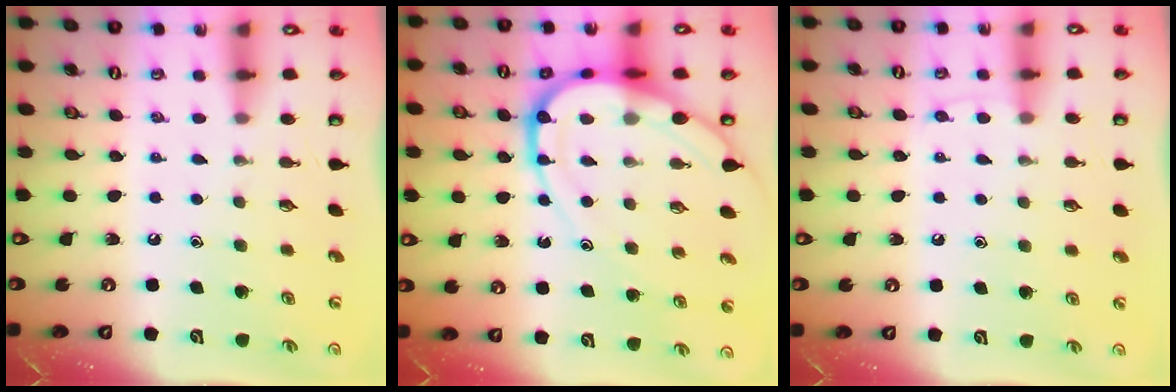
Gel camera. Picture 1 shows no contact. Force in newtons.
{"total": 14.5, "press": 14.4, "slide": 1.6}
{"total": 5.1, "press": 5.1, "slide": 0.7}